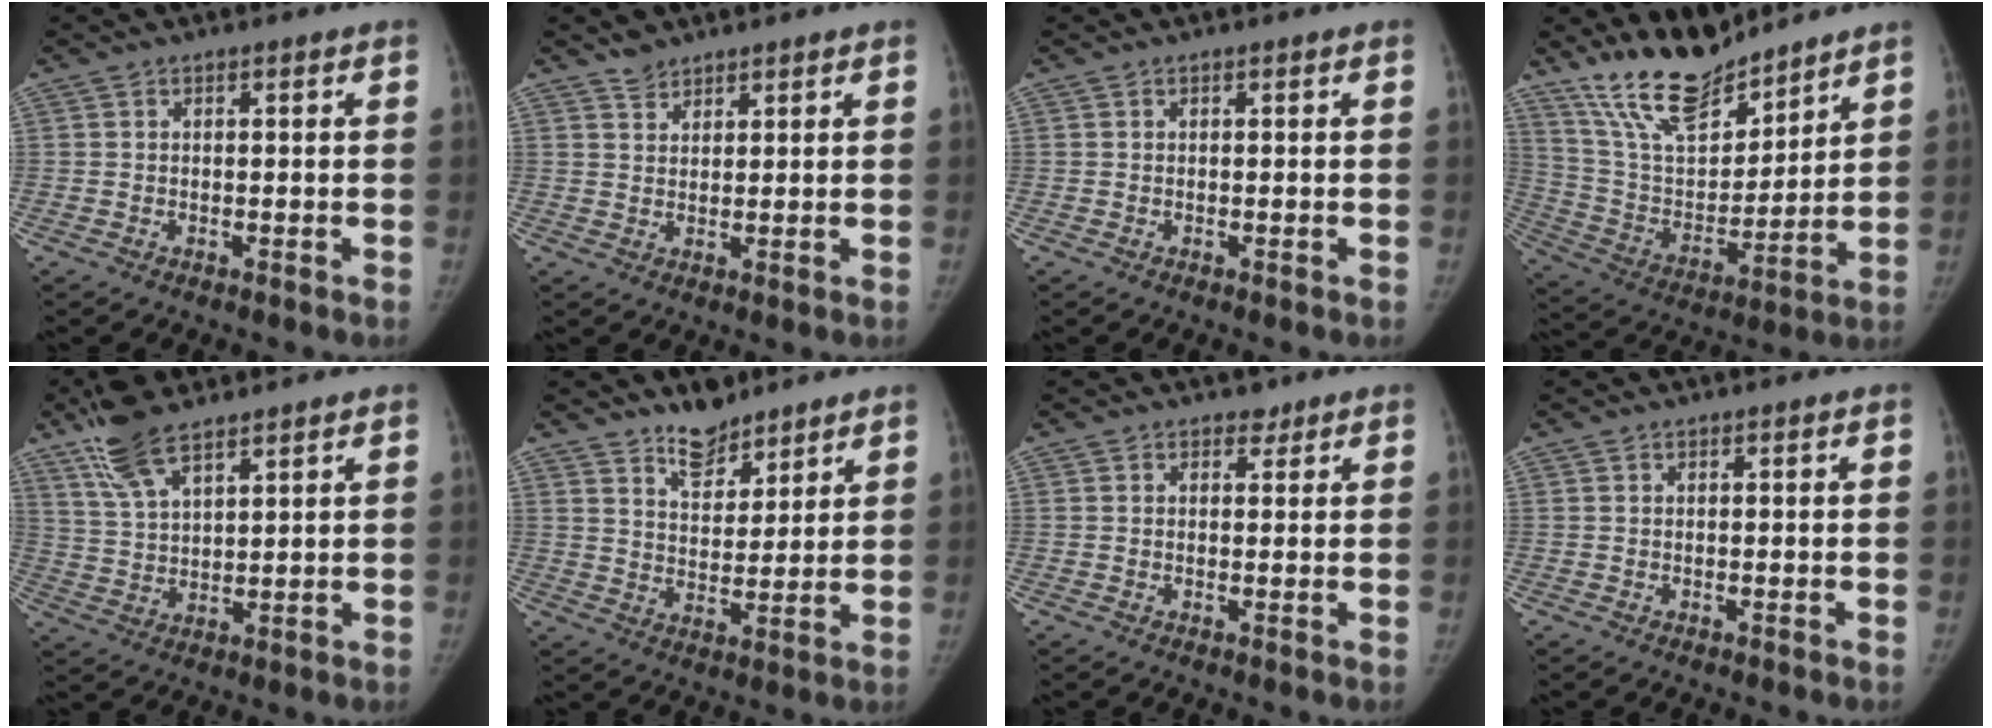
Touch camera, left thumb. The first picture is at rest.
{"total": 2.7, "force": [2.3, 1.3, 0.4], "torque": [0.005, -0.012, 0.041]}
{"total": 0.0}
{"total": 16.6, "force": [13.9, 5.6, 7.1], "torque": [-0.095, -0.079, 0.266]}
{"total": 10.2, "force": [7.3, 3.7, 6.0], "torque": [-0.108, -0.024, 0.147]}
{"total": 7.8, "force": [6.3, 3.6, 2.8], "torque": [-0.021, -0.049, 0.109]}
{"total": 1.5, "force": [1.1, 1.0, 0.2], "torque": [0.009, -0.006, 0.011]}
{"total": 0.0}